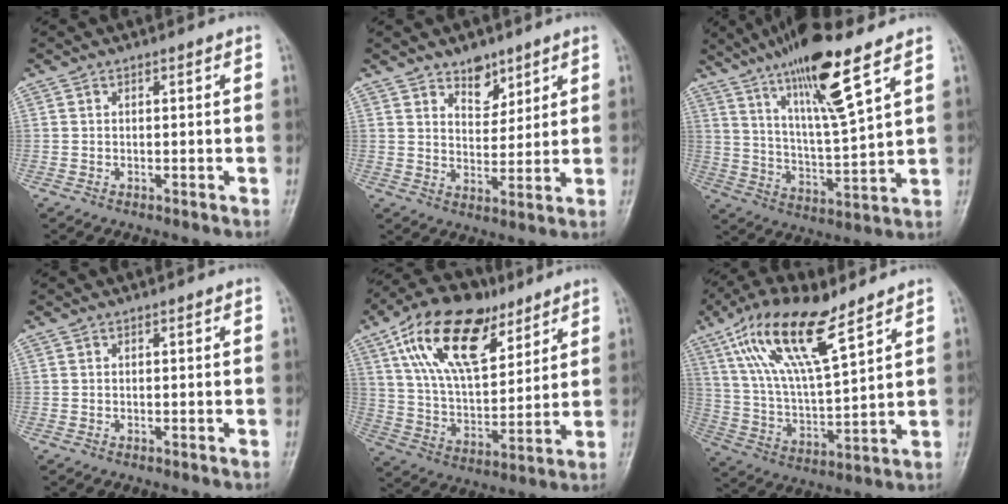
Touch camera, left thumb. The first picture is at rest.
{"total": 5.3, "force": [3.8, 3.2, 2.0], "torque": [0.000, -0.027, 0.063]}
{"total": 16.1, "force": [10.0, 2.3, 12.4], "torque": [-0.214, -0.050, 0.182]}
{"total": 0.0}
{"total": 20.5, "force": [11.0, 10.5, 13.9], "torque": [-0.214, -0.031, 0.199]}
{"total": 17.2, "force": [10.2, 5.1, 12.8], "torque": [-0.239, -0.031, 0.202]}